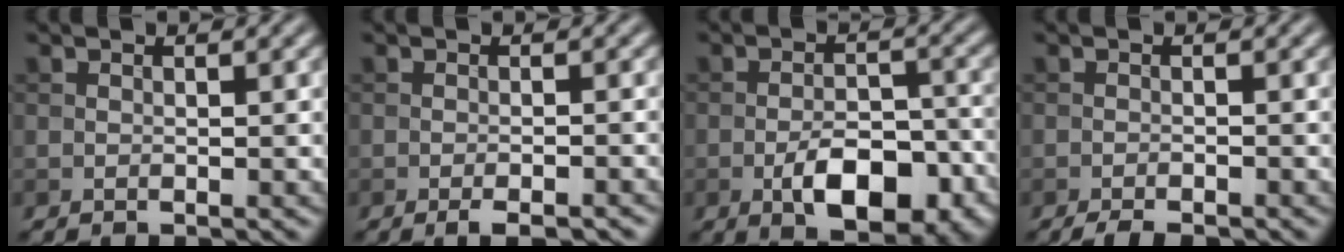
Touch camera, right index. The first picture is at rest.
{"total": 2.6, "force": [-1.7, 0.4, 1.8], "torque": [-0.027, 0.000, -0.027]}
{"total": 7.4, "force": [-3.2, 3.4, 5.8], "torque": [-0.092, 0.000, -0.050]}
{"total": 2.2, "force": [-1.9, 0.3, 1.1], "torque": [-0.017, -0.001, -0.033]}